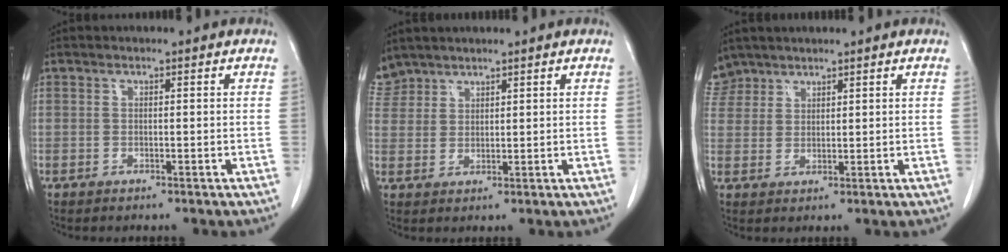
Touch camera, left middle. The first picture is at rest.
{"total": 4.2, "force": [3.9, 1.7, -0.1], "torque": [-0.001, 0.014, 0.084]}
{"total": 4.5, "force": [3.9, 2.4, -0.2], "torque": [0.006, 0.012, 0.081]}